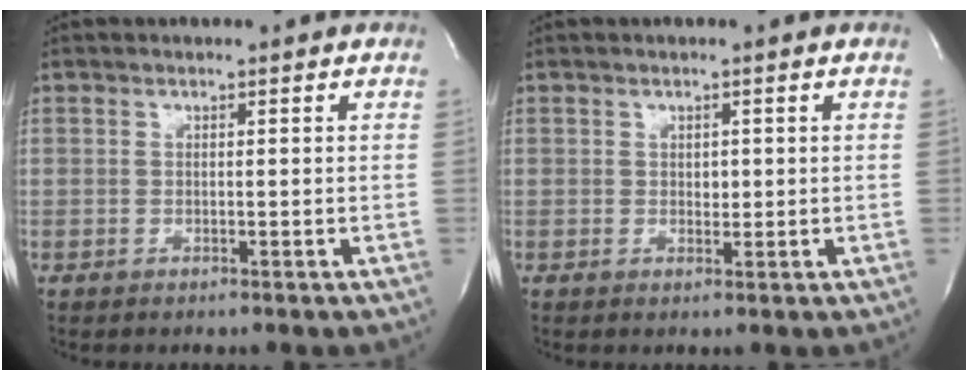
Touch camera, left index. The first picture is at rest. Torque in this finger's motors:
{"motor_torque": [0.02, 0.01, 0.00, 0.00]}